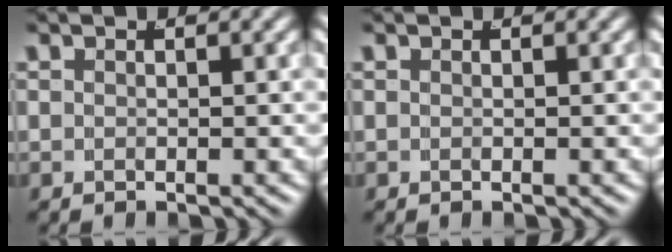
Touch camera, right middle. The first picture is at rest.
{"total": 0.0}